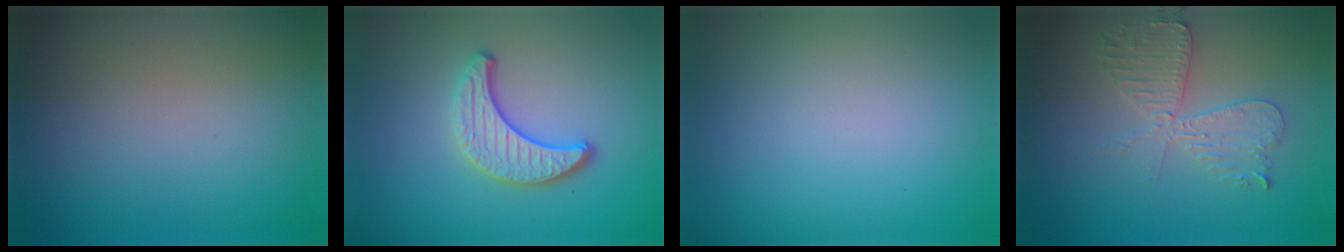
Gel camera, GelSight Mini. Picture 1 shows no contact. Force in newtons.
{"total": 3.6, "press": 3.1, "slide": 1.8}
{"total": 0.0}
{"total": 3.4, "press": 3.3, "slide": 0.6}